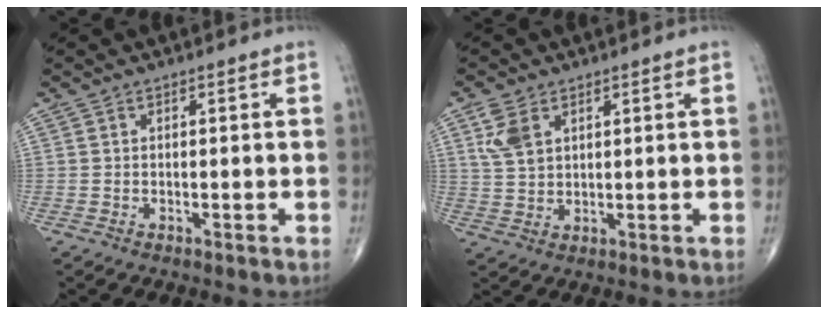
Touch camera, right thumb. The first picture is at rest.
{"total": 5.5, "force": [2.6, 3.3, 3.5], "torque": [-0.069, -0.003, 0.060]}